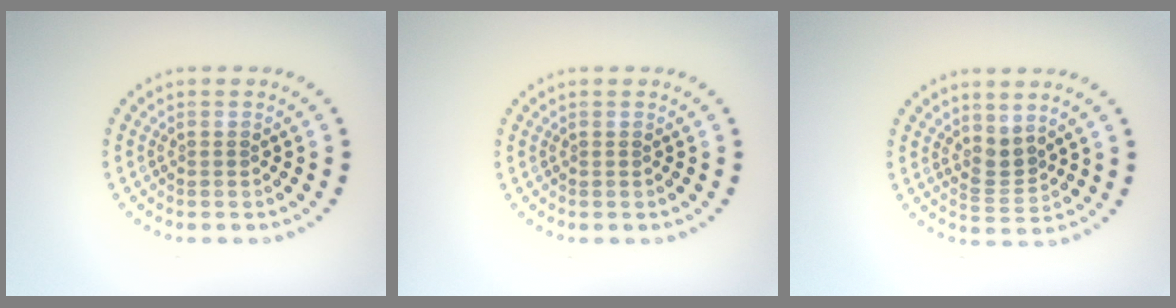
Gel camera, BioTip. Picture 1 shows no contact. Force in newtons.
{"total": 0.0}
{"total": 2.2, "press": 1.6, "slide": 1.5}